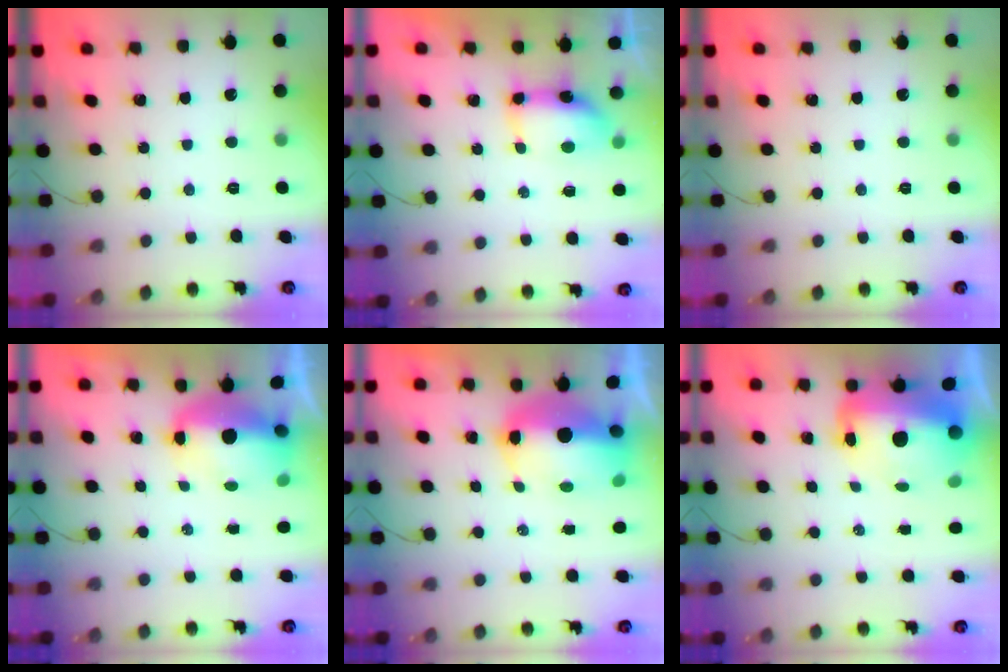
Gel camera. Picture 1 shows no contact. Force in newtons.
{"total": 6.9, "press": 6.9, "slide": 0.6}
{"total": 0.0}
{"total": 7.0, "press": 6.9, "slide": 0.8}
{"total": 12.9, "press": 12.7, "slide": 2.4}
{"total": 13.7, "press": 13.3, "slide": 3.4}